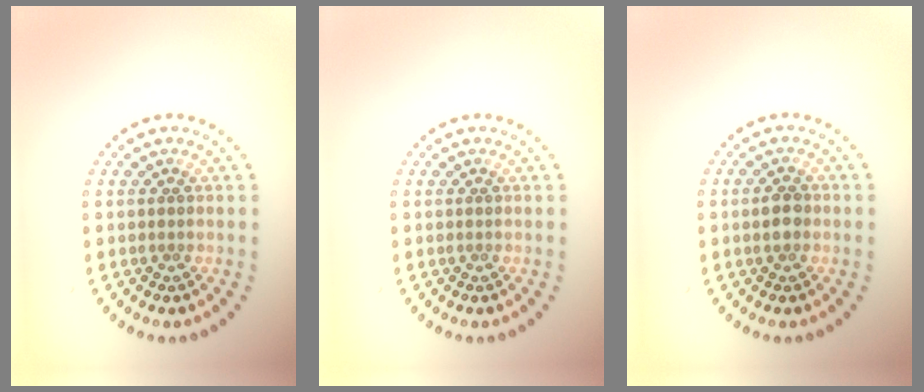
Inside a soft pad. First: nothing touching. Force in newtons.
{"total": 0.0}
{"total": 1.7, "press": 1.7, "slide": 0.1}